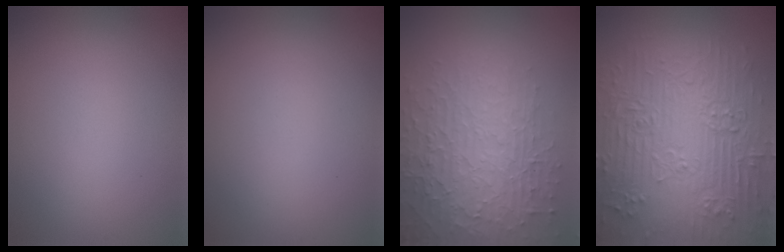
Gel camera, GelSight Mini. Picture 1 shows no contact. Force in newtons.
{"total": 0.0}
{"total": 6.2, "press": 5.1, "slide": 3.6}
{"total": 11.0, "press": 7.5, "slide": 8.0}